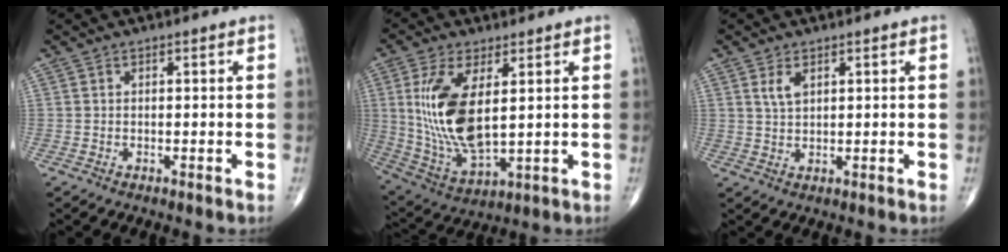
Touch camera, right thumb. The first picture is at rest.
{"total": 15.8, "force": [2.9, 7.0, 13.9], "torque": [-0.283, -0.021, 0.071]}
{"total": 3.0, "force": [1.4, 1.5, 2.1], "torque": [-0.040, -0.004, 0.032]}